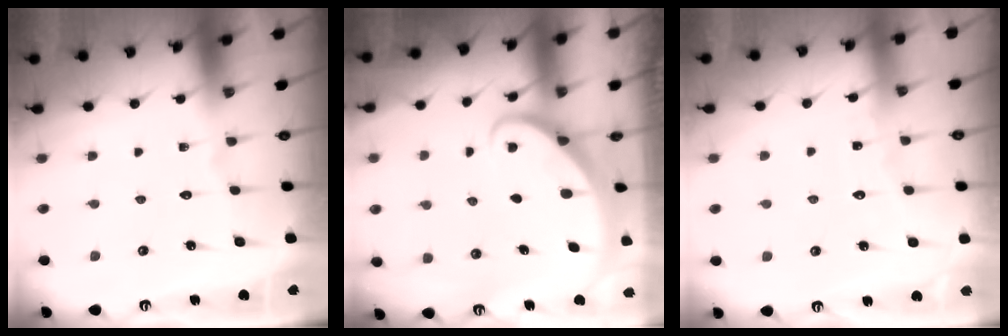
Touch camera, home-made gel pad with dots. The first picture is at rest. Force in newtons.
{"total": 3.1, "press": 3.1, "slide": 0.3}
{"total": 3.6, "press": 3.5, "slide": 0.4}